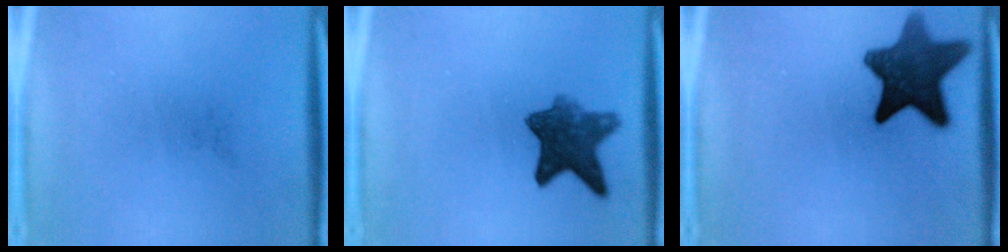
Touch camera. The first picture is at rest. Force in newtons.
{"total": 8.1}
{"total": 11.7}